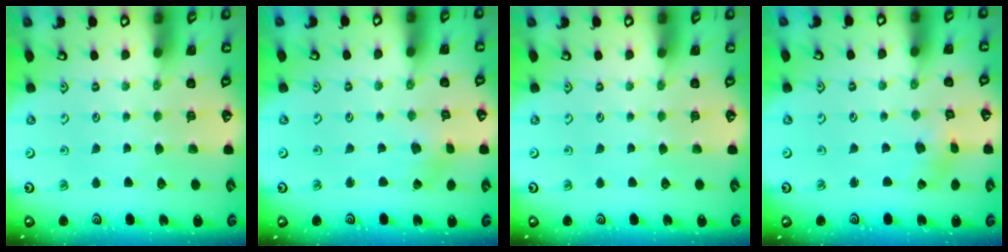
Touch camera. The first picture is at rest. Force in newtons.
{"total": 1.4, "press": 1.4, "slide": 0.2}
{"total": 0.0}
{"total": 1.0, "press": 1.0, "slide": 0.1}